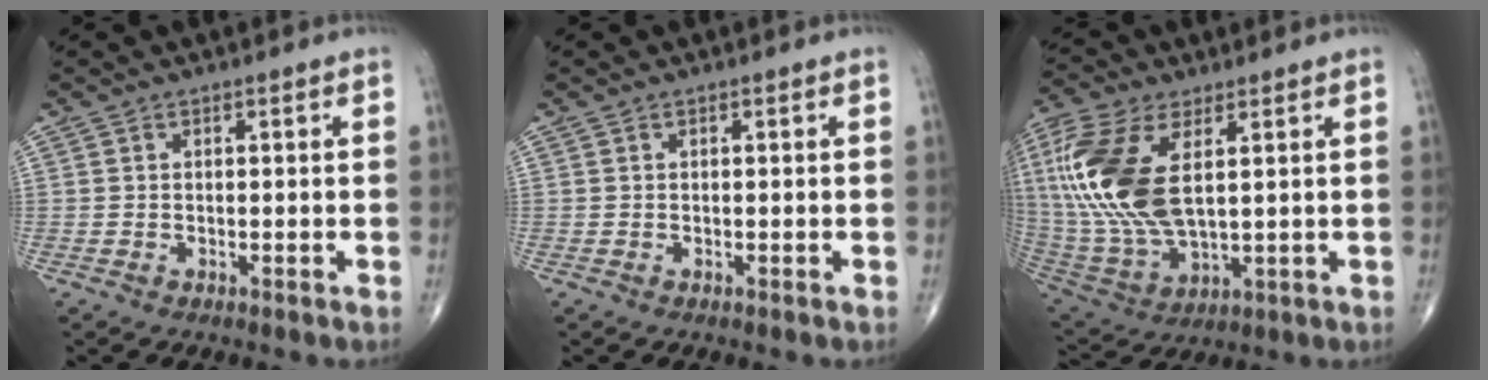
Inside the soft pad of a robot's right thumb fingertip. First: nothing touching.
{"total": 0.0}
{"total": 20.0, "force": [4.4, 9.9, 16.8], "torque": [-0.384, -0.018, 0.087]}